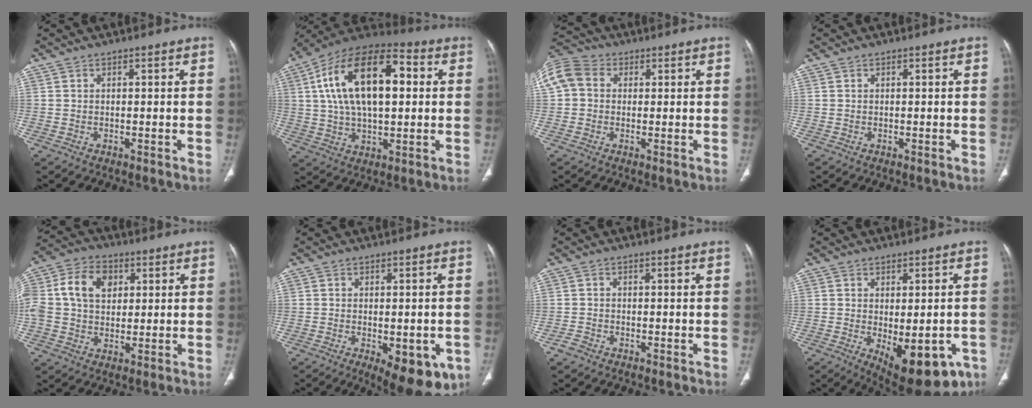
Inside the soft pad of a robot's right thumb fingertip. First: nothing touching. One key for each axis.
{"total": 21.8, "fx": 4.2, "fy": 11.2, "fz": 18.2, "tx": -0.302, "ty": 0.020, "tz": 0.059}
{"total": 9.8, "fx": 1.7, "fy": 8.2, "fz": 5.0, "tx": -0.112, "ty": 0.033, "tz": 0.024}
{"total": 0.0}
{"total": 15.3, "fx": 3.5, "fy": 11.4, "fz": 9.5, "tx": -0.200, "ty": 0.020, "tz": 0.060}
{"total": 11.6, "fx": -4.6, "fy": 5.1, "fz": 9.4, "tx": -0.106, "ty": -0.003, "tz": -0.051}
{"total": 1.5, "fx": -1.1, "fy": 0.9, "fz": 0.3, "tx": -0.008, "ty": 0.002, "tz": -0.025}
{"total": 14.8, "fx": -5.4, "fy": 7.0, "fz": 11.9, "tx": -0.131, "ty": -0.003, "tz": -0.055}